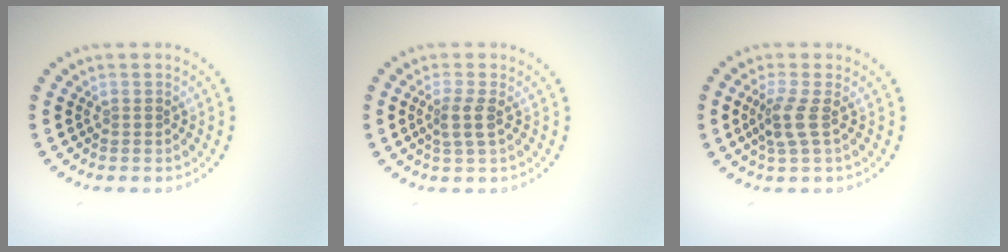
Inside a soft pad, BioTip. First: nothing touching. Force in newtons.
{"total": 1.8, "press": 1.6, "slide": 0.9}
{"total": 2.4, "press": 1.8, "slide": 1.5}